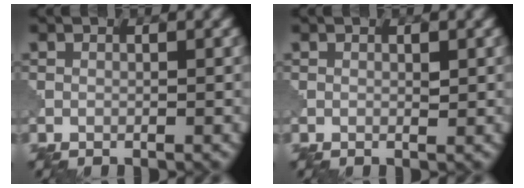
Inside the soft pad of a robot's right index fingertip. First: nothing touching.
{"total": 0.6, "force": [0.2, 0.2, 0.5], "torque": [-0.006, 0.001, 0.002]}